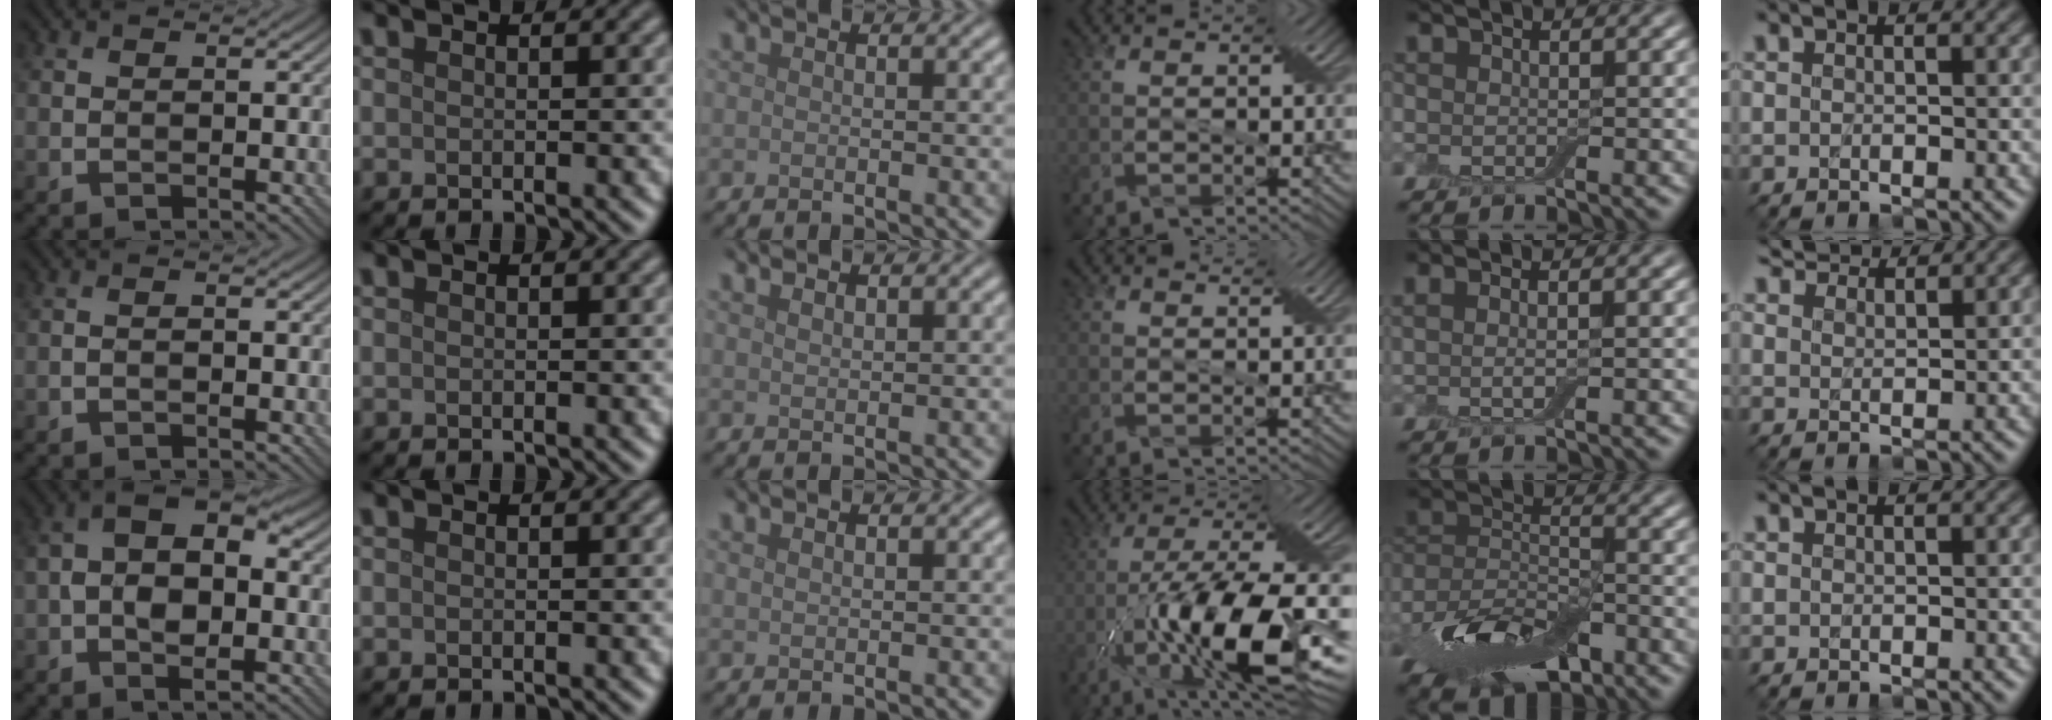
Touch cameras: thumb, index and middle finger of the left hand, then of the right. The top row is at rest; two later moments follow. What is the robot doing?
{"motion": "cut", "object": "aluminum foil"}